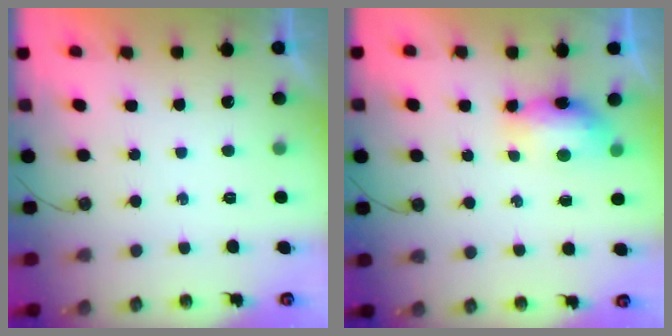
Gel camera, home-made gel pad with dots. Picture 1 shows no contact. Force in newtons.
{"total": 7.2, "press": 7.1, "slide": 1.0}